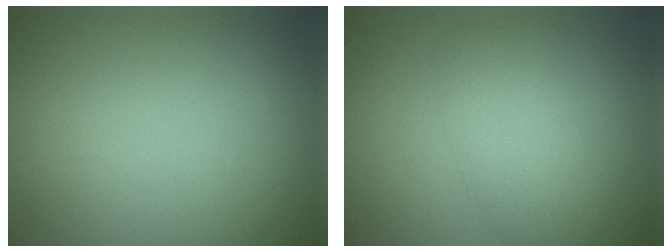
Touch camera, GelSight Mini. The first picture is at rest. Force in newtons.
{"total": 3.1, "press": 3.1, "slide": 0.1}